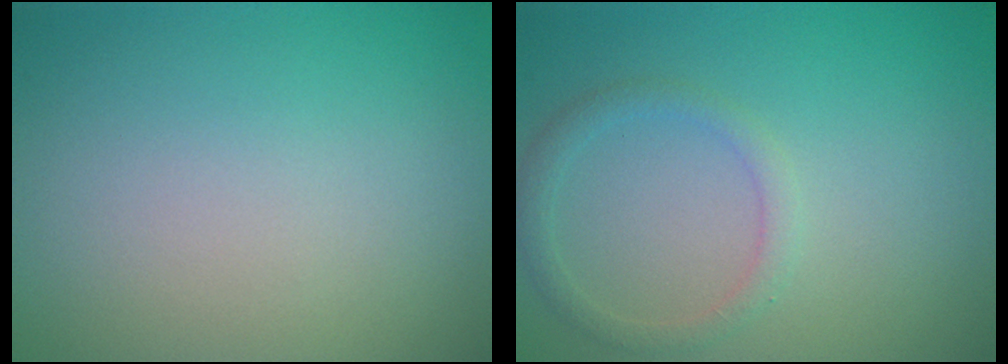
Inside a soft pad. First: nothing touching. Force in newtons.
{"total": 1.5, "press": 1.5, "slide": 0.1}